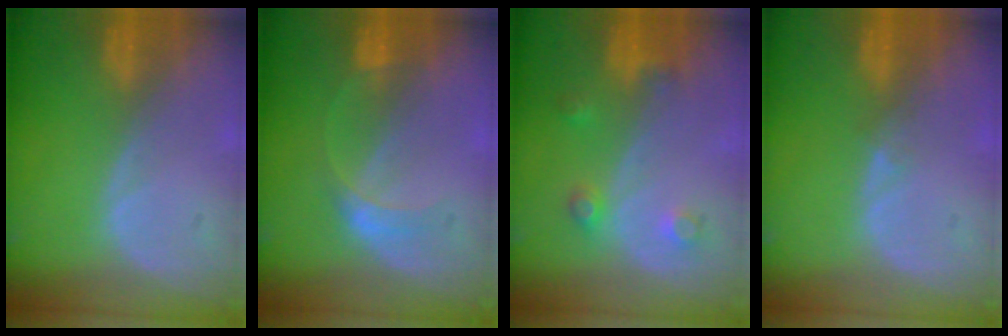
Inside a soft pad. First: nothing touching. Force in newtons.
{"total": 2.9, "press": 2.9, "slide": 0.1}
{"total": 3.7, "press": 3.4, "slide": 1.4}
{"total": 0.9, "press": 0.7, "slide": 0.6}